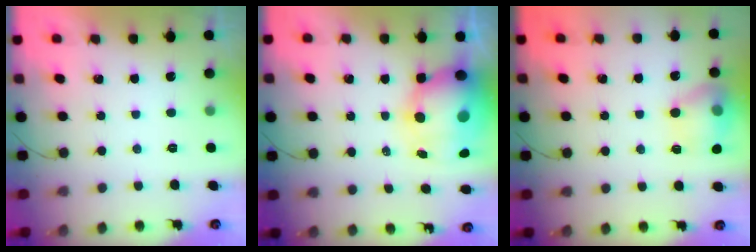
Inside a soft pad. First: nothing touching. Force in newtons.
{"total": 13.2, "press": 12.9, "slide": 2.8}
{"total": 14.2, "press": 14.2, "slide": 1.2}